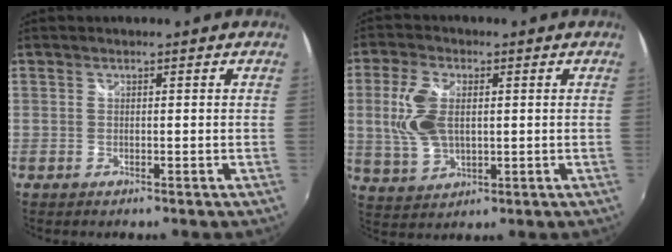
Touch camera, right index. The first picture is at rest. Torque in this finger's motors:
{"motor_torque": [0.26, -0.01, 0.27, 0.09]}